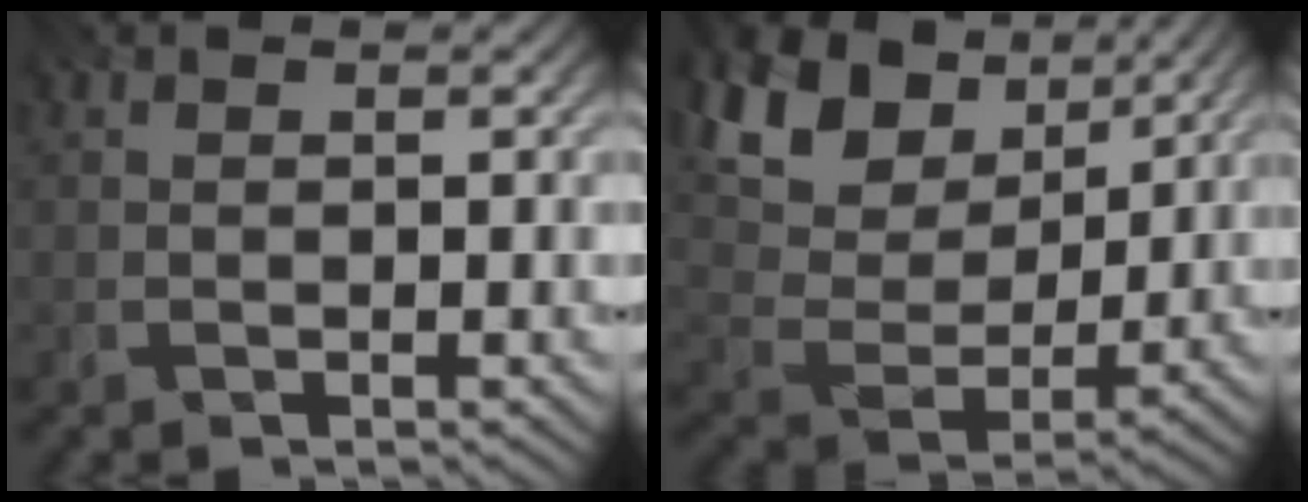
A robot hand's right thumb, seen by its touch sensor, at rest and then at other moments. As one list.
[{"total": 13.8, "force": [7.0, 8.6, 8.2], "torque": [-0.211, 0.023, 0.102]}]